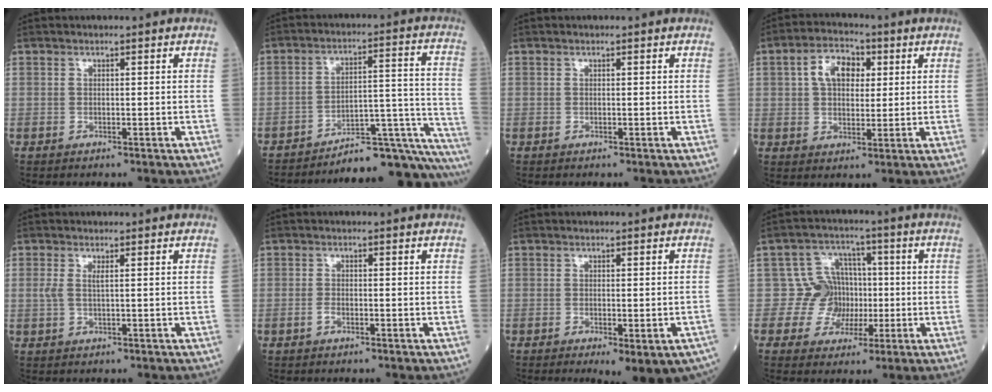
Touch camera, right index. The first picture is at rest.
{"total": 19.2, "force": [-18.3, 1.7, 5.3], "torque": [0.003, 0.053, -0.245]}
{"total": 0.0}
{"total": 7.3, "force": [2.2, 4.4, 5.4], "torque": [-0.100, 0.022, 0.037]}
{"total": 1.8, "force": [0.5, 0.4, 1.7], "torque": [-0.048, 0.007, 0.014]}
{"total": 0.9, "force": [-0.5, 0.4, 0.6], "torque": [-0.012, 0.002, -0.009]}
{"total": 9.6, "force": [-7.5, 1.7, 5.7], "torque": [-0.042, -0.008, -0.089]}
{"total": 7.0, "force": [-0.5, 6.9, 0.6], "torque": [0.004, 0.030, -0.006]}